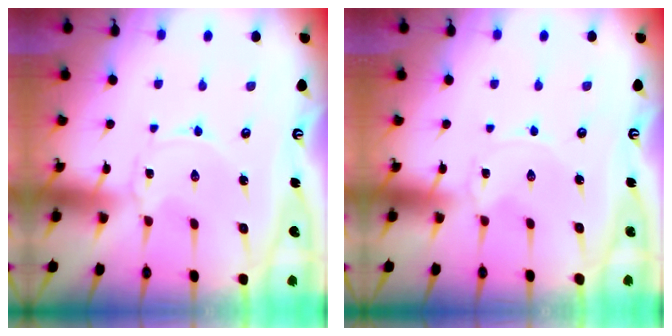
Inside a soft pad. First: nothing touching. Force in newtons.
{"total": 0.0}